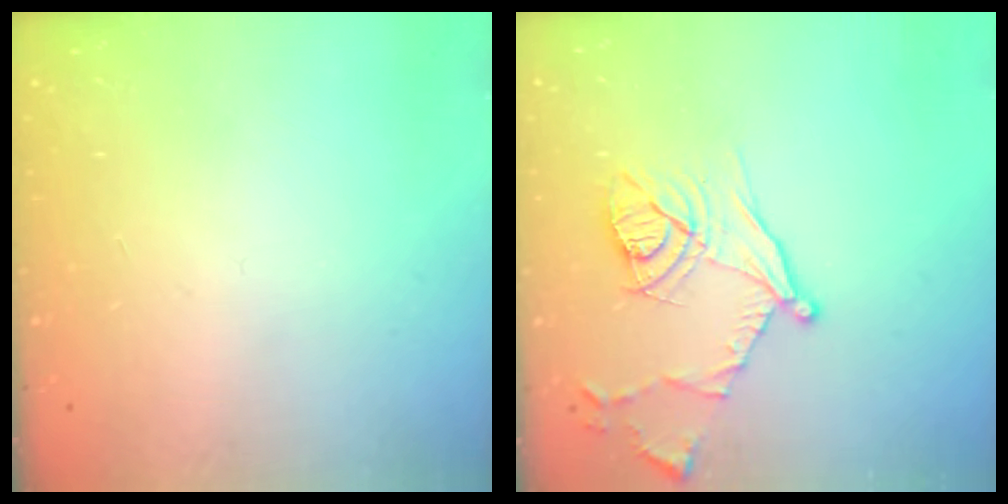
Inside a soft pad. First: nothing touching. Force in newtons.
{"total": 13.8, "press": 13.7, "slide": 1.8}